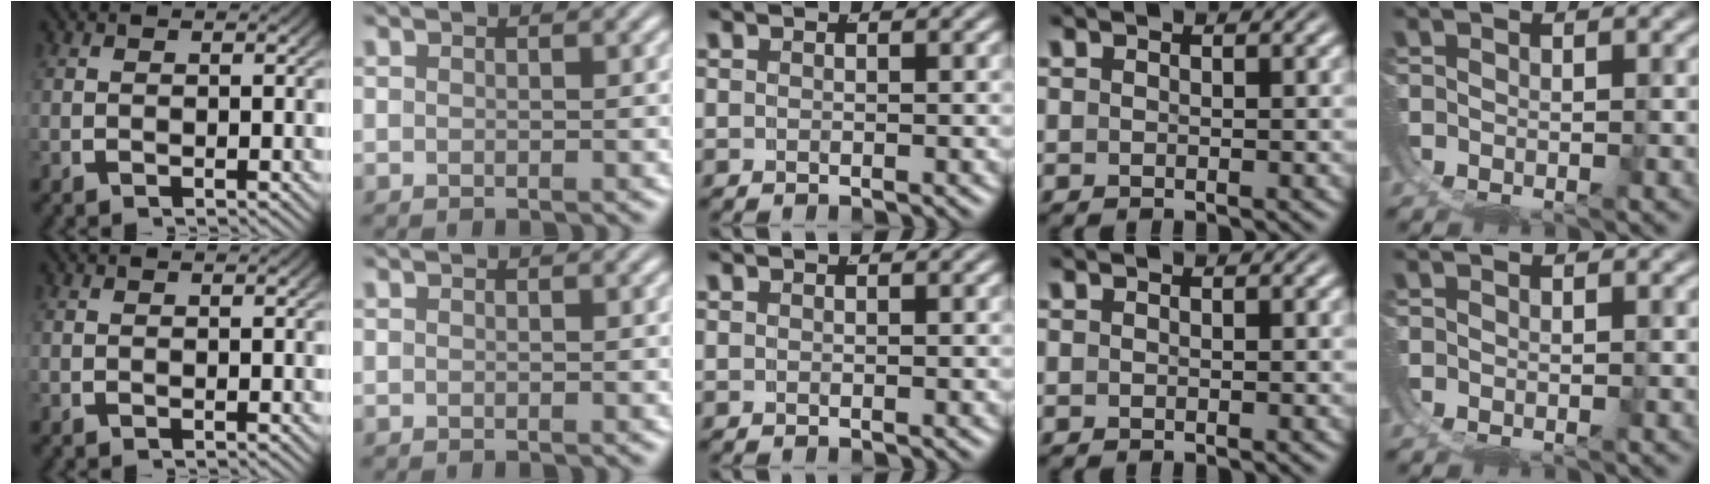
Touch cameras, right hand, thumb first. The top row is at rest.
{}